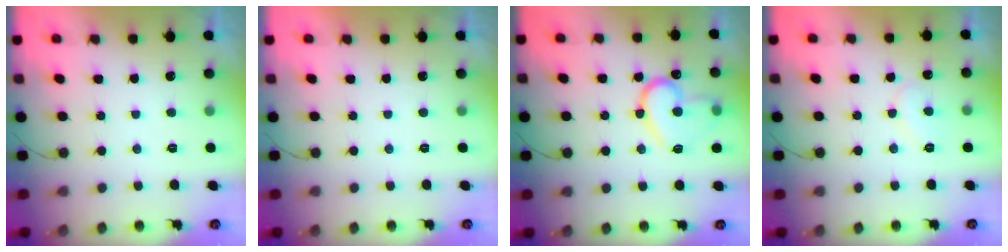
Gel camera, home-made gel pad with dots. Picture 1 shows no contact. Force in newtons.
{"total": 1.8, "press": 1.8, "slide": 0.1}
{"total": 14.9, "press": 14.9, "slide": 1.0}
{"total": 7.4, "press": 7.4, "slide": 0.6}